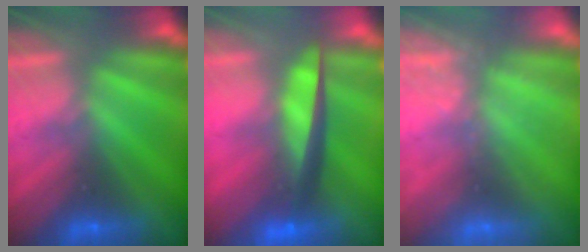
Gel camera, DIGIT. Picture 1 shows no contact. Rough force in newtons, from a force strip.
{"total": 7.1}
{"total": 2.6}